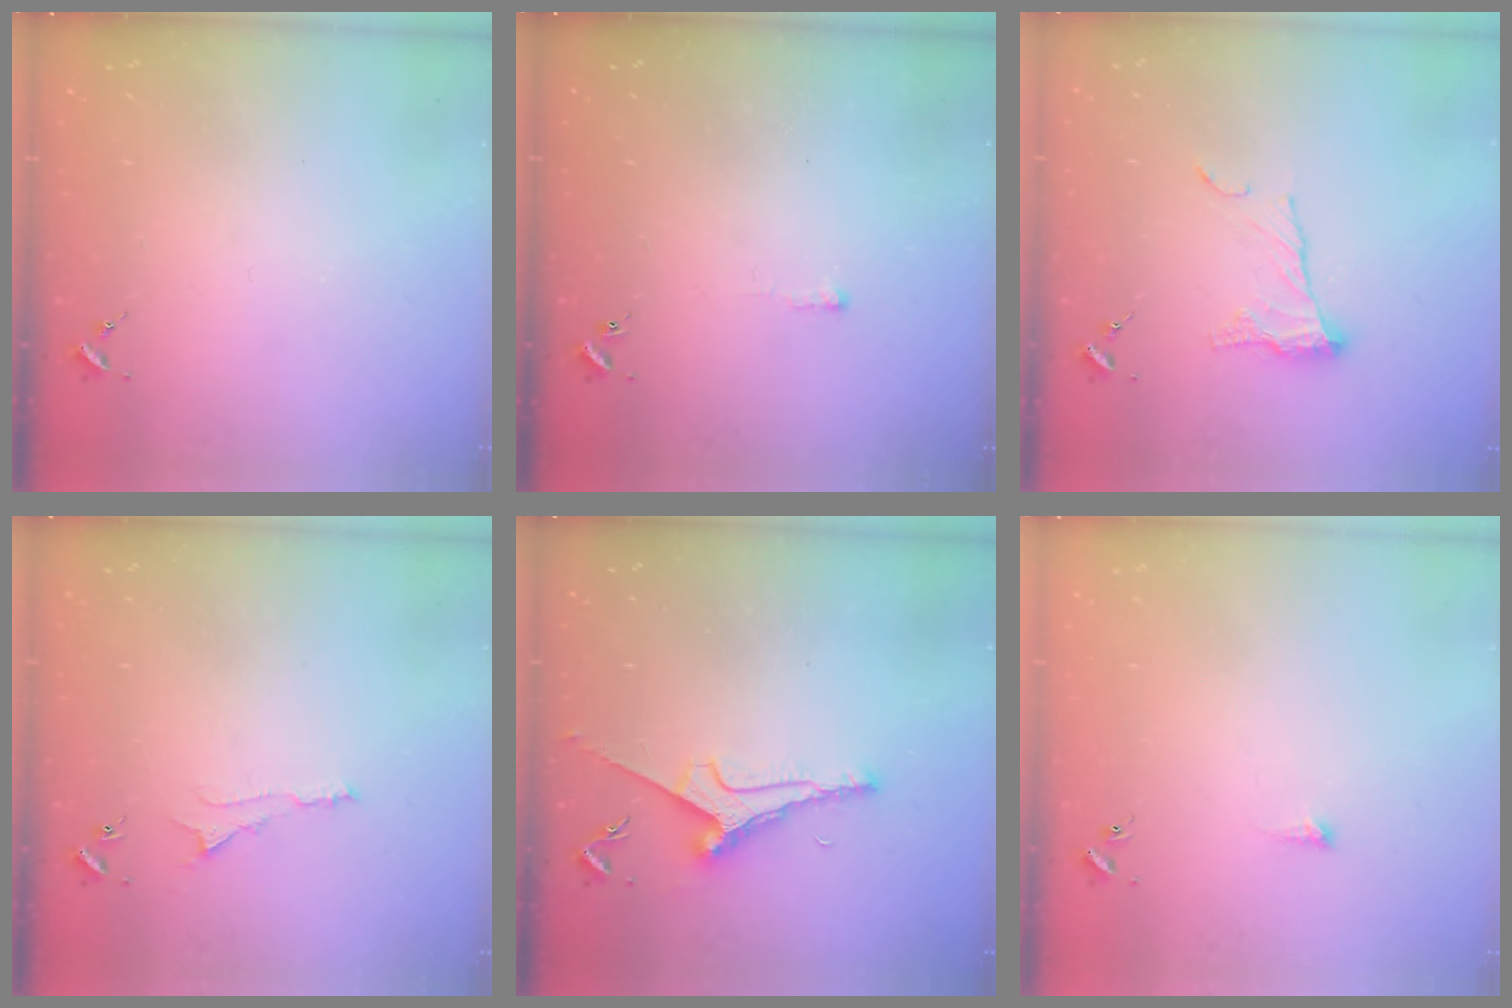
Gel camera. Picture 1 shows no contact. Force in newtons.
{"total": 2.7, "press": 2.7, "slide": 0.4}
{"total": 10.7, "press": 10.7, "slide": 0.5}
{"total": 5.5, "press": 5.4, "slide": 0.7}
{"total": 7.6, "press": 7.5, "slide": 0.9}
{"total": 3.6, "press": 3.6, "slide": 0.3}